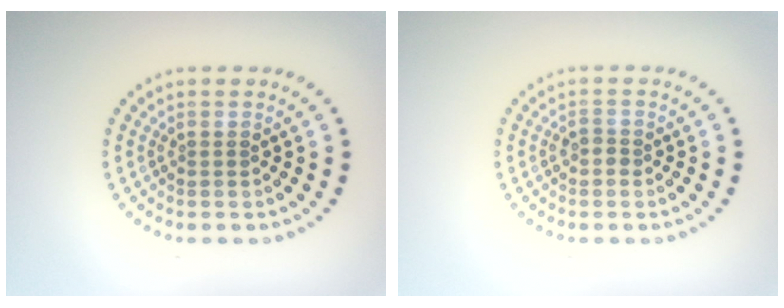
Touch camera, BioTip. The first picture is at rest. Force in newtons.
{"total": 1.0, "press": 0.9, "slide": 0.4}